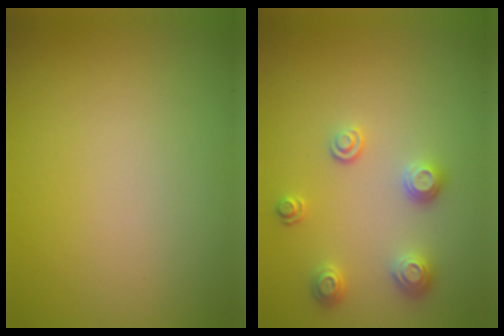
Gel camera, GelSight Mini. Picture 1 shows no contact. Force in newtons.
{"total": 2.3, "press": 2.3, "slide": 0.6}